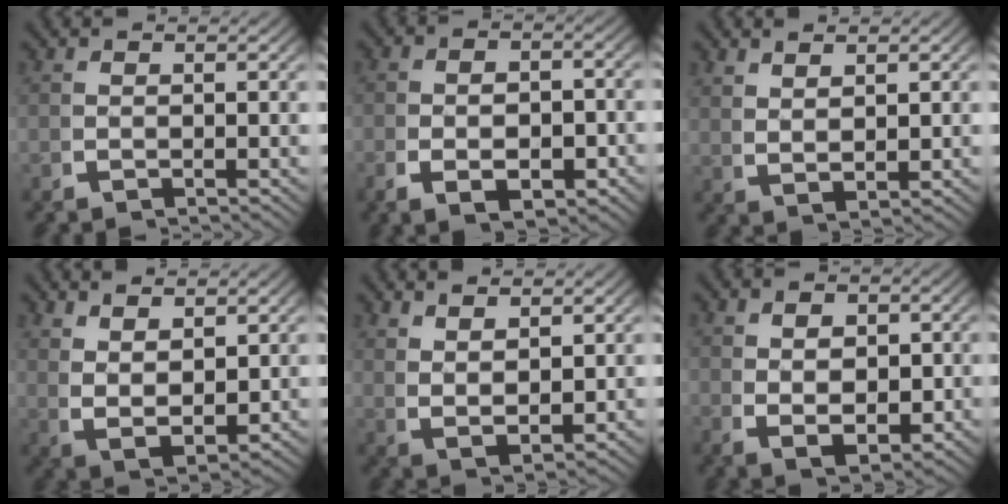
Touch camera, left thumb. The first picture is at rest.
{"total": 4.3, "force": [-1.3, 2.6, 3.2], "torque": [-0.050, -0.015, -0.017]}
{"total": 2.2, "force": [1.8, 0.2, 1.2], "torque": [-0.020, -0.001, 0.048]}
{"total": 4.9, "force": [1.0, 2.9, 3.8], "torque": [-0.086, -0.022, 0.039]}
{"total": 3.5, "force": [1.8, 1.6, 2.5], "torque": [-0.051, -0.009, 0.049]}
{"total": 5.6, "force": [-0.3, 3.8, 4.1], "torque": [-0.081, -0.027, 0.012]}